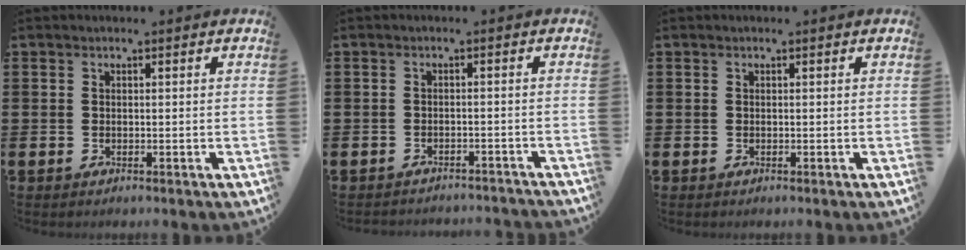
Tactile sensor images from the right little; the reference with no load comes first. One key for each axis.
{"total": 1.5, "fx": -1.5, "fy": -0.1, "fz": -0.1, "tx": -0.002, "ty": 0.004, "tz": -0.032}
{"total": 0.0}